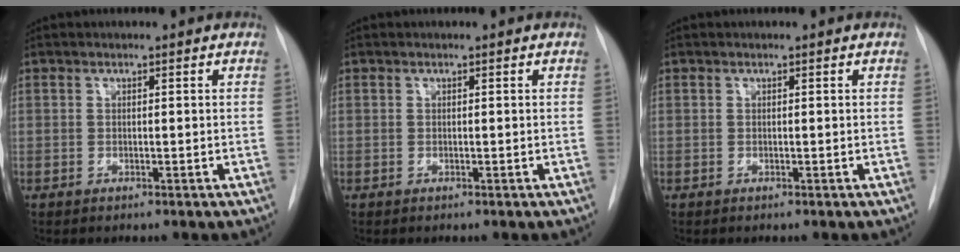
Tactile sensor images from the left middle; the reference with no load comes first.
{"total": 0.0}
{"total": 0.0}